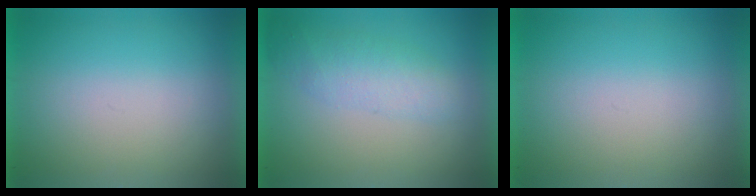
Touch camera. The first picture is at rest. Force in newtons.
{"total": 2.2}
{"total": 0.0}